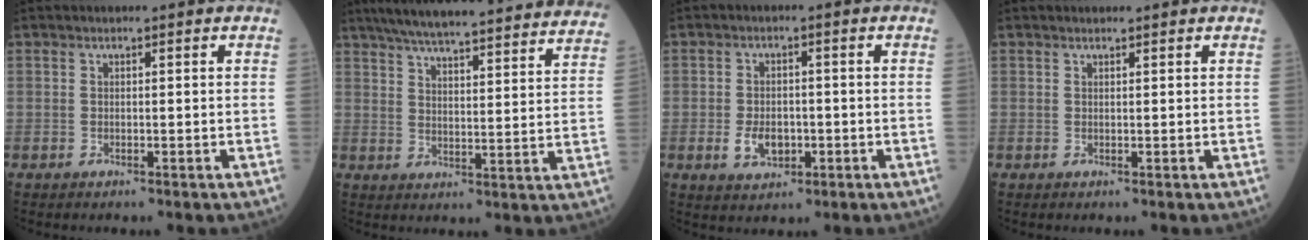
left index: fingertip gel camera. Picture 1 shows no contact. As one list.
[{"total": 31.4, "force": [28.3, 3.5, 13.3], "torque": [-0.209, -0.032, 0.353]}, {"total": 4.3, "force": [-1.3, 2.8, 2.9], "torque": [-0.059, -0.003, -0.016]}, {"total": 1.2, "force": [1.1, 0.1, 0.2], "torque": [-0.006, 0.007, 0.018]}]